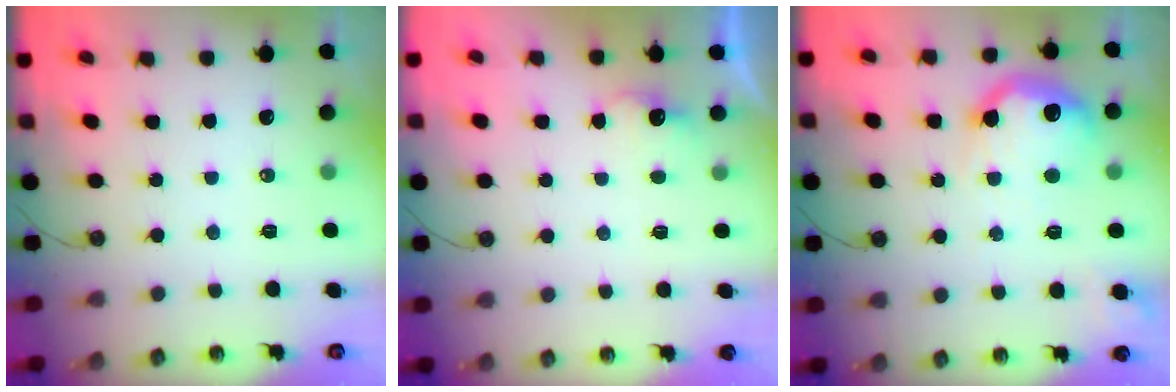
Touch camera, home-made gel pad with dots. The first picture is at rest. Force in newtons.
{"total": 3.1, "press": 3.0, "slide": 0.8}
{"total": 17.3, "press": 17.2, "slide": 1.3}